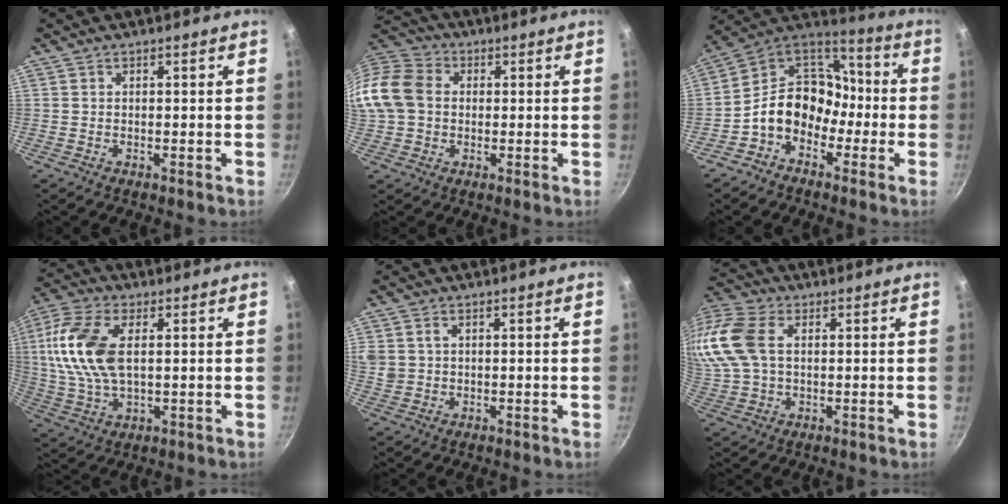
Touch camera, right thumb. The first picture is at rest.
{"total": 14.0, "force": [0.7, 11.4, 8.1], "torque": [-0.152, 0.027, -0.004]}
{"total": 14.7, "force": [-4.7, 11.5, 7.9], "torque": [-0.083, 0.070, -0.108]}
{"total": 15.0, "force": [2.6, 8.1, 12.3], "torque": [-0.250, 0.004, 0.046]}
{"total": 4.0, "force": [1.3, 3.1, 2.2], "torque": [-0.036, 0.001, 0.031]}
{"total": 16.4, "force": [3.4, 11.4, 11.3], "torque": [-0.263, 0.023, 0.059]}